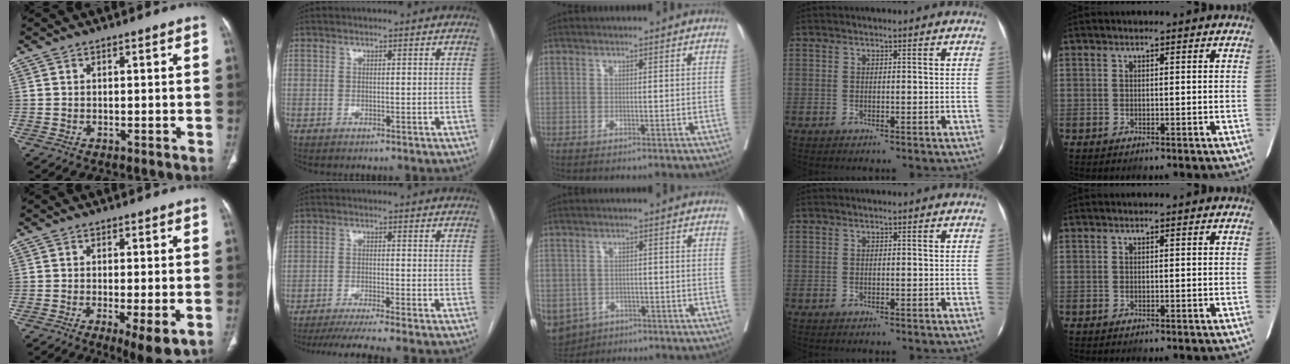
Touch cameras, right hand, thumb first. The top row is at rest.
{"thumb": {"total": 7.8, "force": [-2.9, 1.9, 7.0], "torque": [-0.104, -0.018, -0.042]}, "index": {"total": 8.5, "force": [-7.3, -1.6, 4.0], "torque": [-0.050, -0.023, -0.116]}, "middle": {"total": 10.8, "force": [-5.6, 8.6, 3.5], "torque": [-0.104, -0.007, -0.070]}}